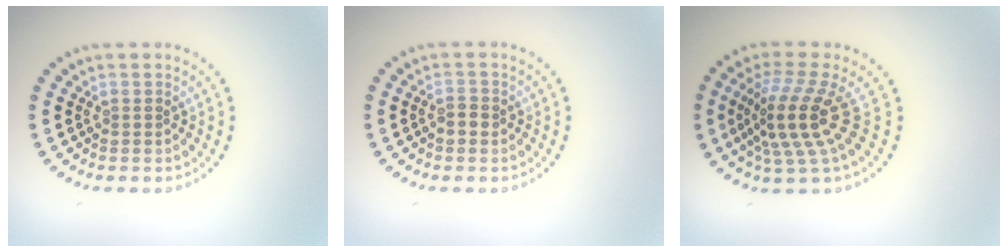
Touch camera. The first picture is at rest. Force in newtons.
{"total": 1.3, "press": 1.3, "slide": 0.1}
{"total": 4.8, "press": 3.7, "slide": 3.0}